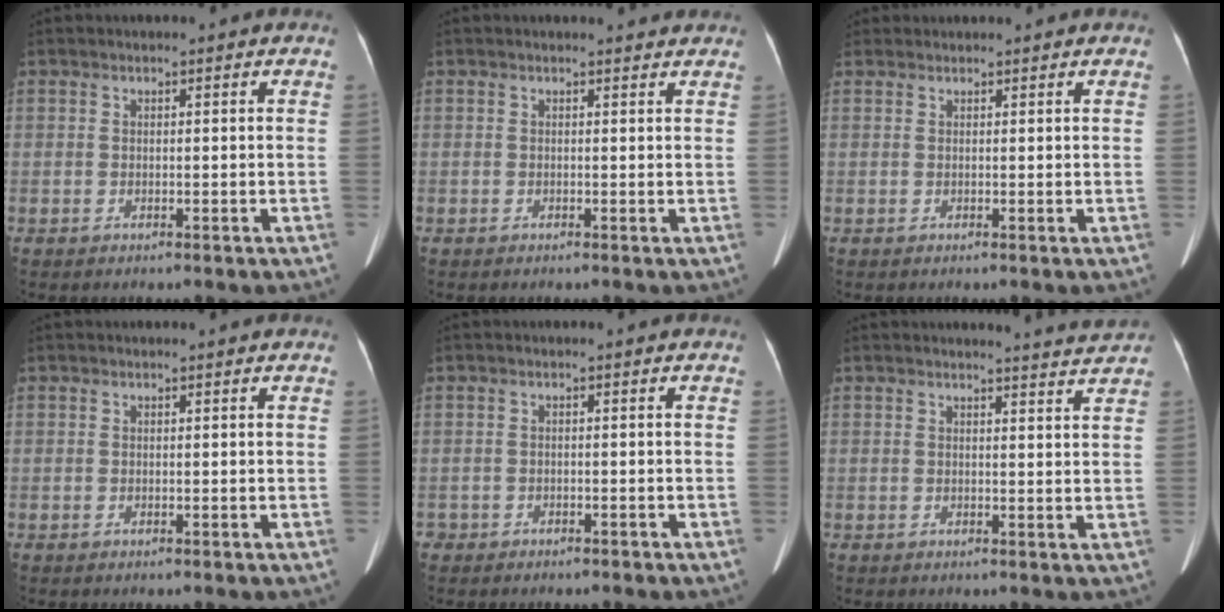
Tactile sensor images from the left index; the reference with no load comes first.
{"total": 2.3, "force": [2.3, 0.5, 0.3], "torque": [-0.014, 0.007, 0.018]}
{"total": 1.1, "force": [1.1, 0.2, 0.0], "torque": [-0.010, 0.009, 0.024]}
{"total": 0.0}
{"total": 2.8, "force": [-2.3, 1.5, 0.6], "torque": [-0.012, 0.001, -0.029]}
{"total": 4.0, "force": [4.0, -0.2, 0.2], "torque": [-0.010, -0.009, 0.033]}